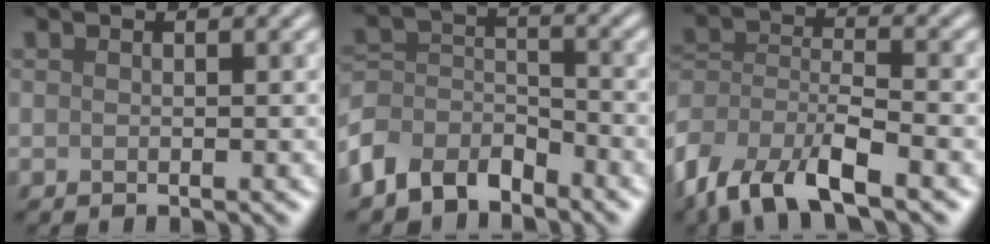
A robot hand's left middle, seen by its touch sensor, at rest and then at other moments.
{"total": 5.6, "force": [-4.3, 3.1, 1.9], "torque": [-0.034, -0.001, -0.094]}
{"total": 8.6, "force": [-6.0, 3.3, 5.1], "torque": [-0.097, -0.008, -0.125]}